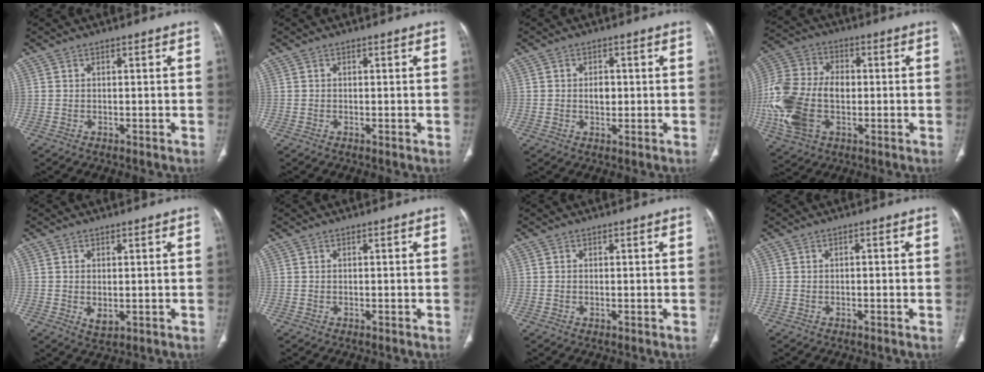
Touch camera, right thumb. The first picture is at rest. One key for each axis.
{"total": 0.0}
{"total": 2.7, "fx": 0.0, "fy": 2.0, "fz": 1.9, "tx": -0.021, "ty": 0.002, "tz": 0.000}
{"total": 19.2, "fx": -2.6, "fy": 12.5, "fz": 14.3, "tx": -0.320, "ty": 0.011, "tz": -0.043}
{"total": 2.8, "fx": -0.3, "fy": 1.6, "fz": 2.3, "tx": -0.038, "ty": -0.009, "tz": 0.002}
{"total": 0.0}
{"total": 0.0}
{"total": 0.7, "fx": -0.1, "fy": 0.3, "fz": 0.5, "tx": -0.006, "ty": 0.002, "tz": -0.003}